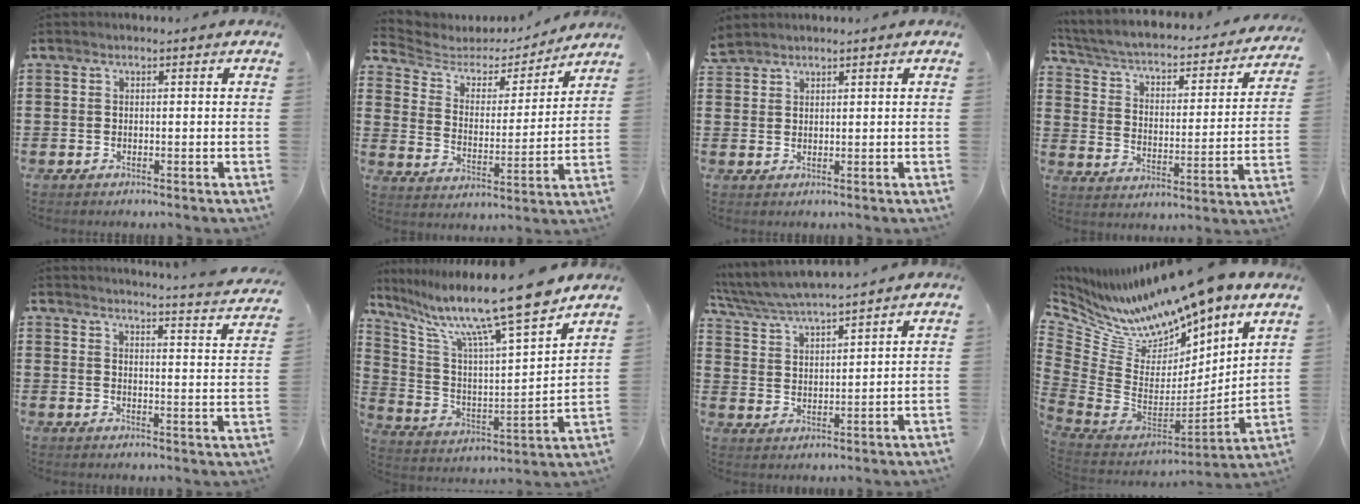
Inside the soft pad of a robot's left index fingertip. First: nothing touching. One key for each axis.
{"total": 3.9, "fx": 3.1, "fy": 2.1, "fz": 0.9, "tx": -0.045, "ty": -0.020, "tz": 0.043}
{"total": 2.3, "fx": 2.2, "fy": 0.5, "fz": 0.0, "tx": -0.006, "ty": 0.002, "tz": 0.045}
{"total": 2.6, "fx": 1.6, "fy": 1.2, "fz": 1.7, "tx": -0.047, "ty": -0.022, "tz": 0.014}
{"total": 3.3, "fx": 3.1, "fy": -0.7, "fz": 0.7, "tx": -0.023, "ty": -0.034, "tz": 0.046}
{"total": 13.7, "fx": 11.0, "fy": 0.2, "fz": 8.2, "tx": -0.178, "ty": -0.076, "tz": 0.175}
{"total": 5.2, "fx": 5.0, "fy": -0.1, "fz": 1.4, "tx": -0.048, "ty": -0.026, "tz": 0.087}
{"total": 11.2, "fx": 10.5, "fy": 2.7, "fz": 2.9, "tx": -0.124, "ty": -0.093, "tz": 0.175}